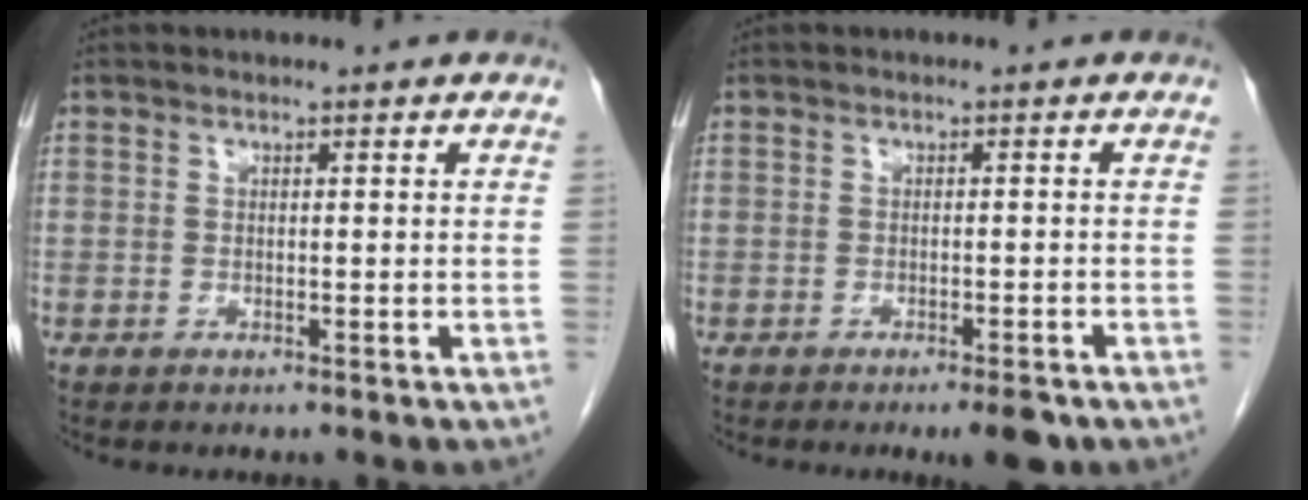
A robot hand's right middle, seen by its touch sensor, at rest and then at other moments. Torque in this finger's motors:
{"motor_torque": [0.02, -0.01, 0.01, 0.00]}